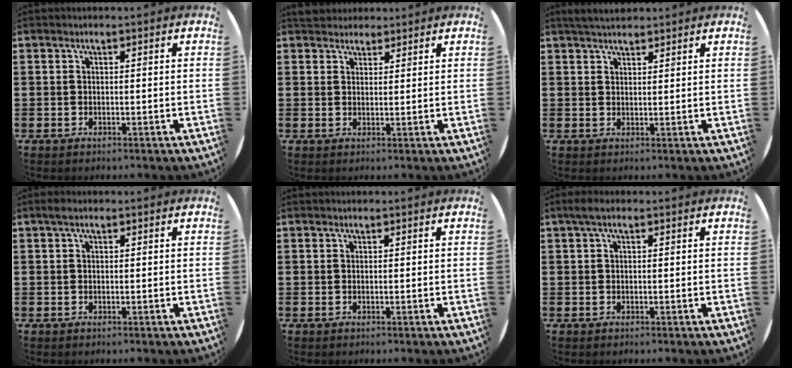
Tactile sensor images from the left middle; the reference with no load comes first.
{"total": 2.6, "force": [2.4, 0.9, -0.1], "torque": [0.007, -0.001, 0.045]}
{"total": 2.8, "force": [2.6, 0.6, 0.6], "torque": [-0.017, 0.000, 0.049]}
{"total": 0.8, "force": [0.4, 0.4, 0.6], "torque": [-0.011, 0.006, 0.006]}
{"total": 0.0}
{"total": 1.2, "force": [0.5, 0.5, 1.0], "torque": [-0.021, 0.006, 0.007]}